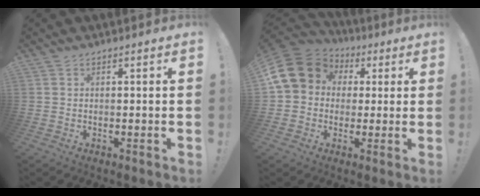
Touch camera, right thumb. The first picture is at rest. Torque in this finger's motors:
{"motor_torque": [0.43, 0.37, 1.04, -0.12, 0.11]}